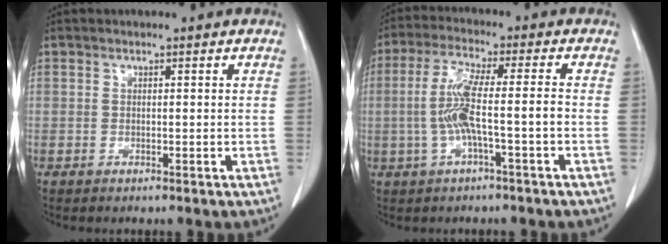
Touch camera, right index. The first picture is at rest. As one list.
[{"total": 7.4, "force": [-1.5, 0.3, 7.2], "torque": [-0.151, 0.014, -0.029]}]